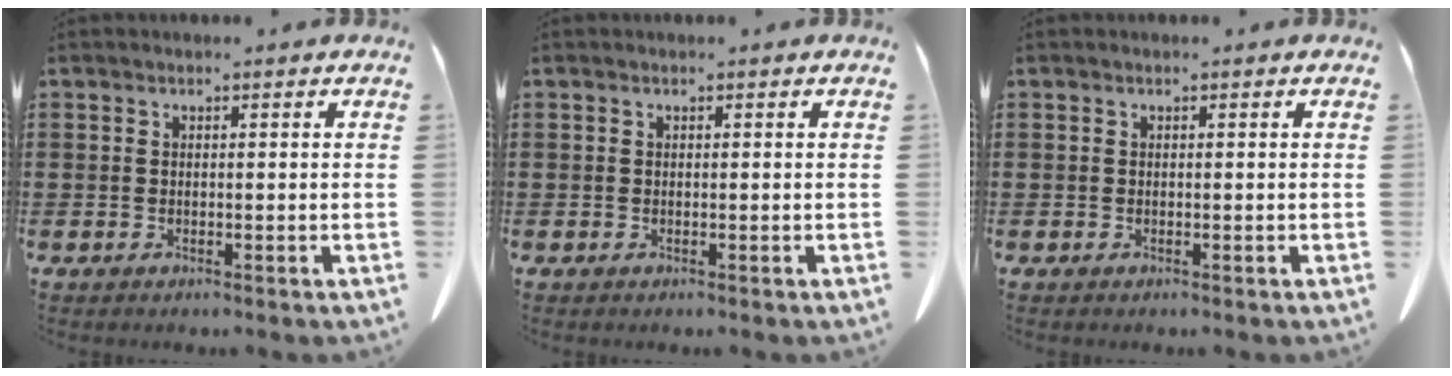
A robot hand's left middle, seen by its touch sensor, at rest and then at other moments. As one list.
[{"total": 0.0}, {"total": 0.0}]